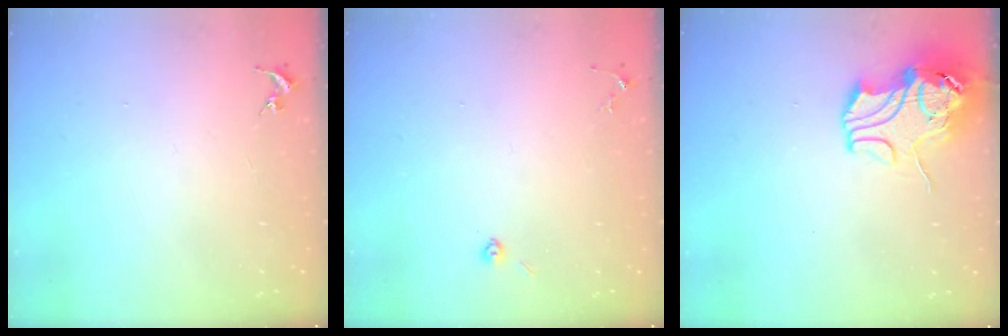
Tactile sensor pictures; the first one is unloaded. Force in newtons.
{"total": 3.1, "press": 3.0, "slide": 1.0}
{"total": 12.1, "press": 11.9, "slide": 1.8}